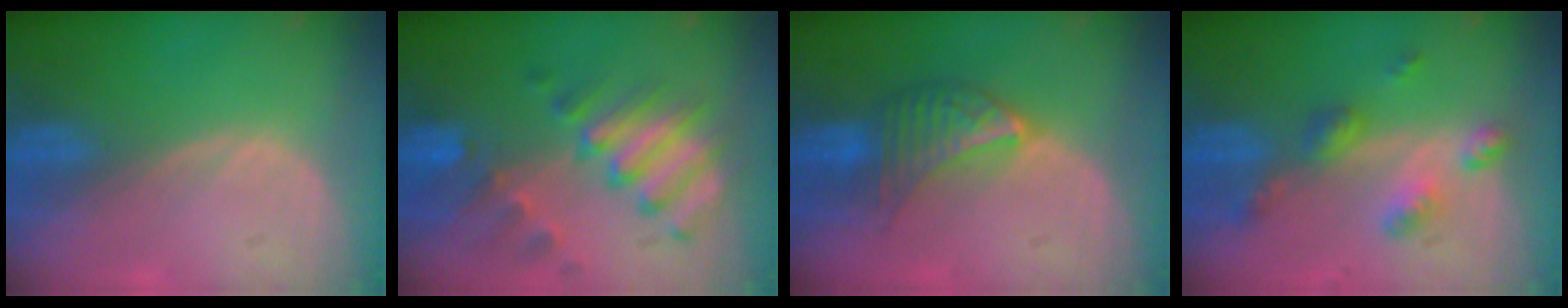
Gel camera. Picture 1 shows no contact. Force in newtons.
{"total": 10.1, "press": 8.9, "slide": 4.8}
{"total": 7.1, "press": 6.4, "slide": 3.1}
{"total": 6.1, "press": 5.4, "slide": 2.9}